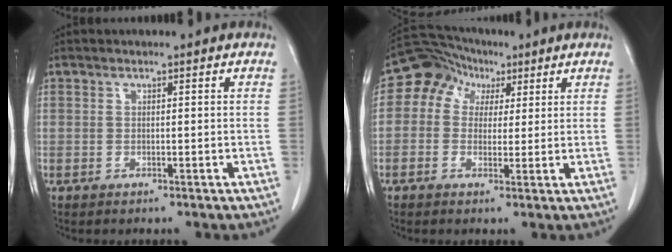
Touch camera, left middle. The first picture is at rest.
{"total": 7.0, "force": [2.4, 5.9, 3.0], "torque": [-0.054, 0.037, 0.037]}